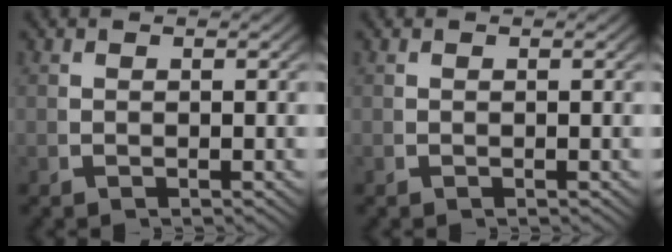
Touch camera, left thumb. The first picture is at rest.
{"total": 0.0}